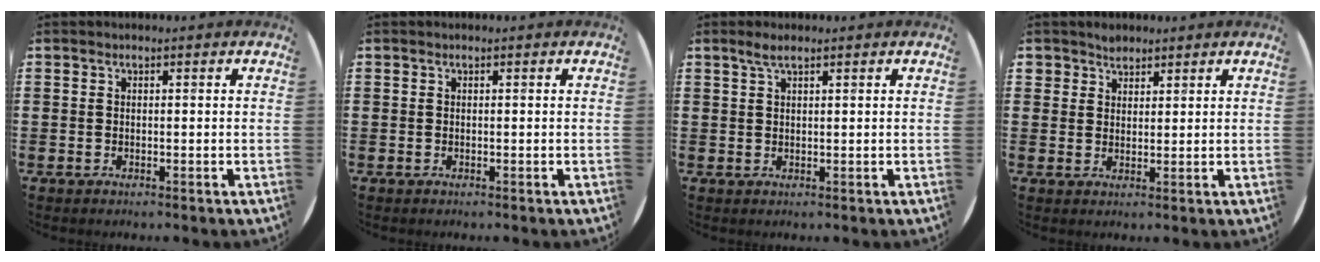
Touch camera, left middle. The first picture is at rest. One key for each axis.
{"total": 0.0}
{"total": 1.9, "fx": 1.4, "fy": 0.3, "fz": 1.3, "tx": -0.027, "ty": 0.003, "tz": 0.025}
{"total": 2.4, "fx": 2.0, "fy": 1.2, "fz": -0.1, "tx": 0.005, "ty": 0.002, "tz": 0.039}